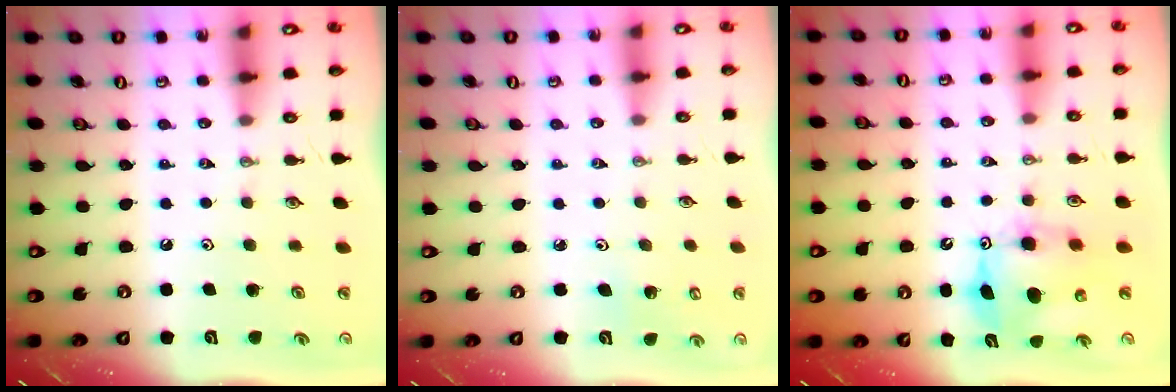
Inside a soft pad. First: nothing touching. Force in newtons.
{"total": 2.8, "press": 2.7, "slide": 0.5}
{"total": 9.4, "press": 9.3, "slide": 0.6}